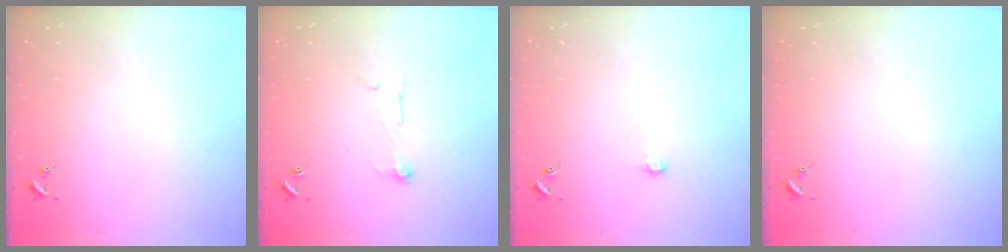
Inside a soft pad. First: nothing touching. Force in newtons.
{"total": 6.2, "press": 6.2, "slide": 0.4}
{"total": 4.3, "press": 4.3, "slide": 0.4}
{"total": 0.0}